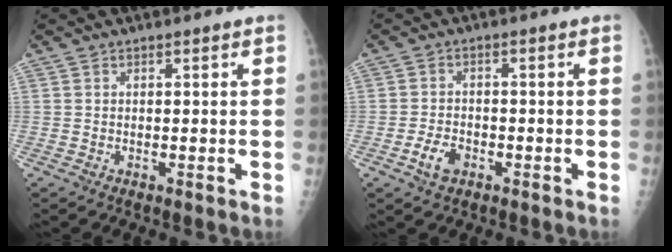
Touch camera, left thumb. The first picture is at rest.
{"total": 4.2, "force": [-2.1, 2.6, 2.5], "torque": [-0.043, 0.013, -0.037]}